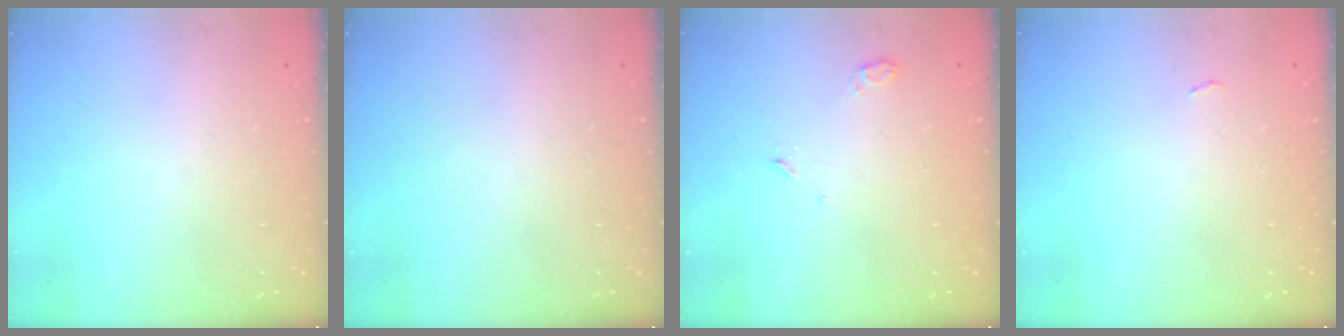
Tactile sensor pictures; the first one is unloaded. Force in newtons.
{"total": 0.0}
{"total": 3.0, "press": 2.9, "slide": 0.6}
{"total": 2.7, "press": 2.3, "slide": 1.4}